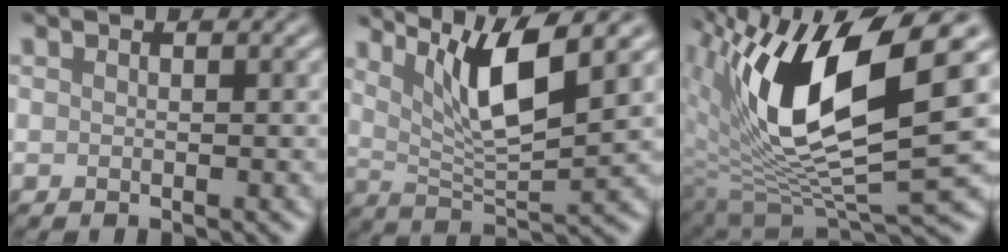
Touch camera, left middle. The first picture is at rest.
{"total": 7.3, "force": [3.6, 1.7, 6.1], "torque": [-0.105, -0.004, 0.067]}
{"total": 13.5, "force": [3.4, 4.7, 12.3], "torque": [-0.237, -0.009, 0.064]}